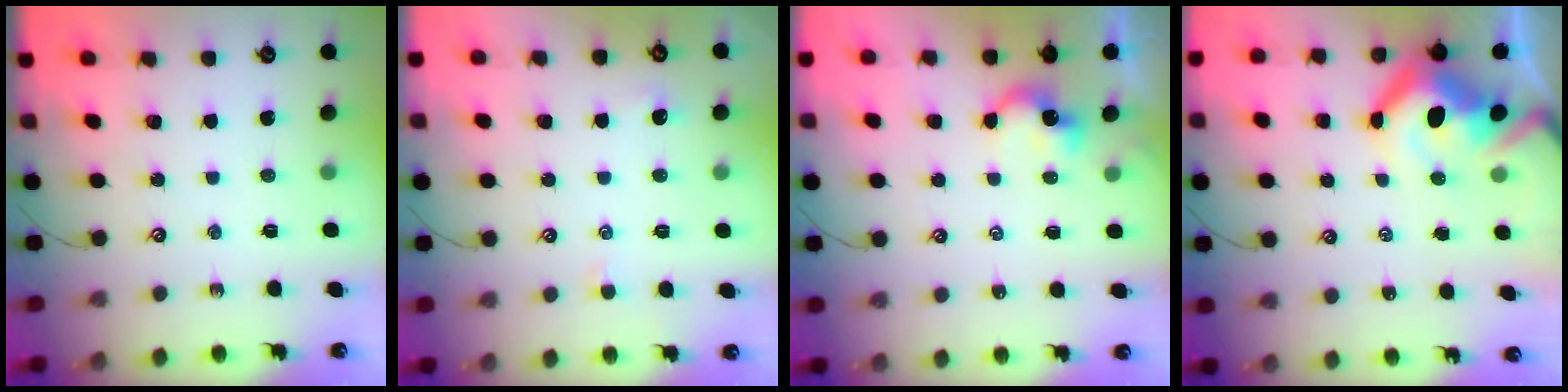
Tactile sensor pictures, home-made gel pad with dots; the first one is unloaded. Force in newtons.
{"total": 1.8, "press": 1.7, "slide": 0.4}
{"total": 2.4, "press": 2.3, "slide": 0.3}
{"total": 17.5, "press": 17.3, "slide": 2.4}